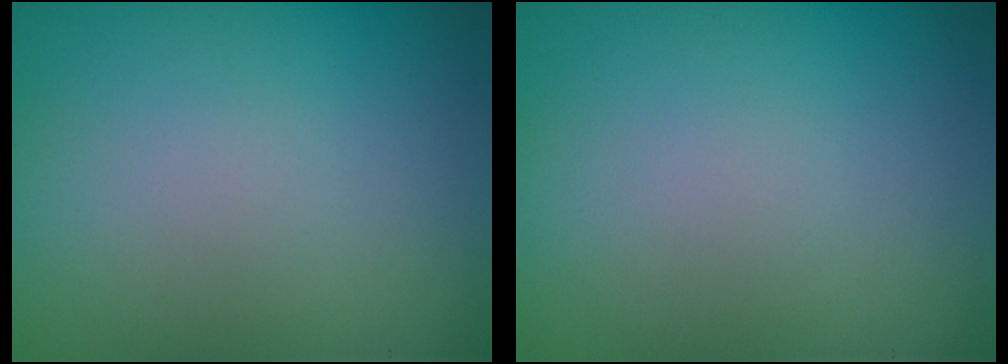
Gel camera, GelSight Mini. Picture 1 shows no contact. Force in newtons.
{"total": 0.0}